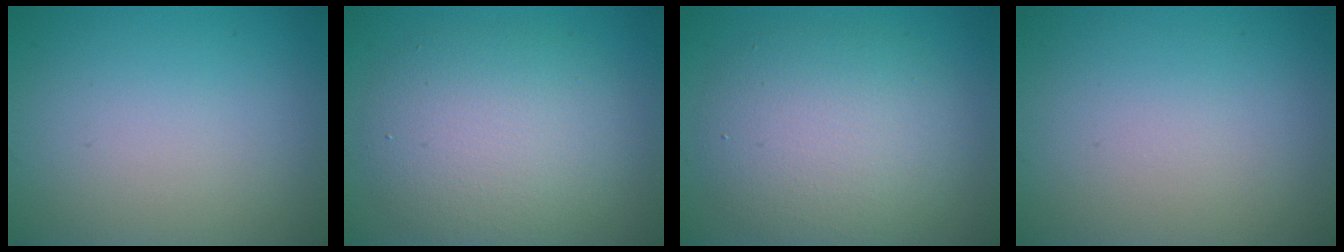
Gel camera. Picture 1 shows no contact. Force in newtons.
{"total": 6.7, "press": 6.7, "slide": 0.3}
{"total": 6.7, "press": 6.7, "slide": 0.3}
{"total": 0.0}